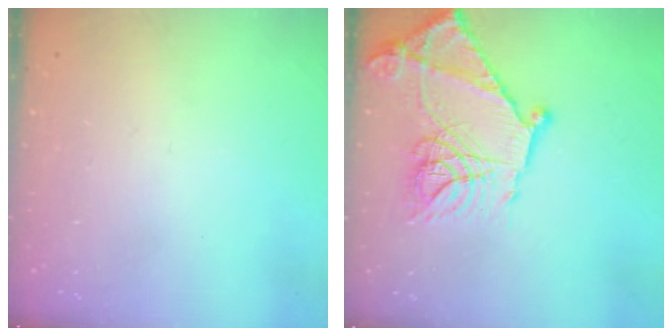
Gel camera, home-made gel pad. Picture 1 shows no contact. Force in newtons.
{"total": 21.3, "press": 21.2, "slide": 1.6}